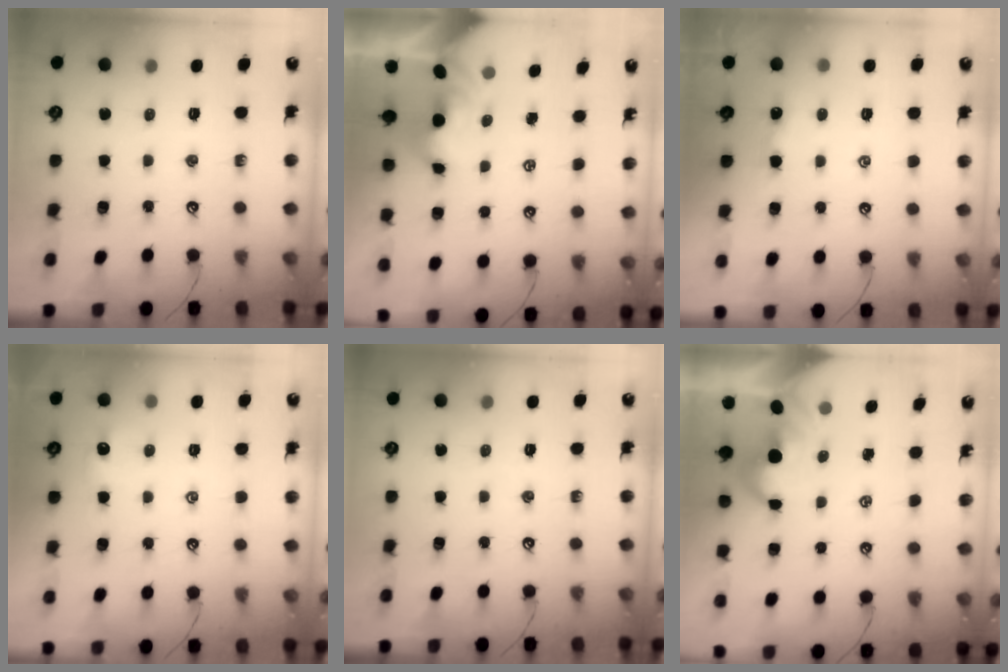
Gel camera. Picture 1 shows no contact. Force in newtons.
{"total": 1.5, "press": 1.3, "slide": 0.7}
{"total": 2.1, "press": 2.1, "slide": 0.2}
{"total": 0.9, "press": 0.8, "slide": 0.4}
{"total": 0.0}
{"total": 1.6, "press": 1.3, "slide": 1.0}